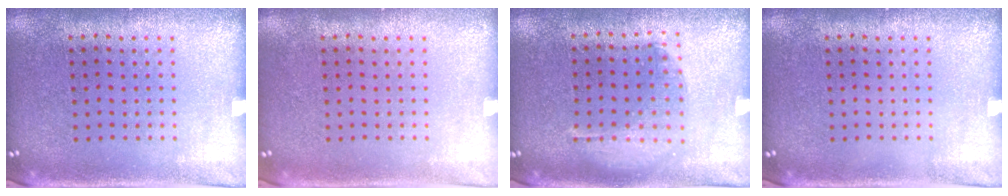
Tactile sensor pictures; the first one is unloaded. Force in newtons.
{"total": 0.0}
{"total": 1.4, "press": 1.4, "slide": 0.4}
{"total": 0.0}